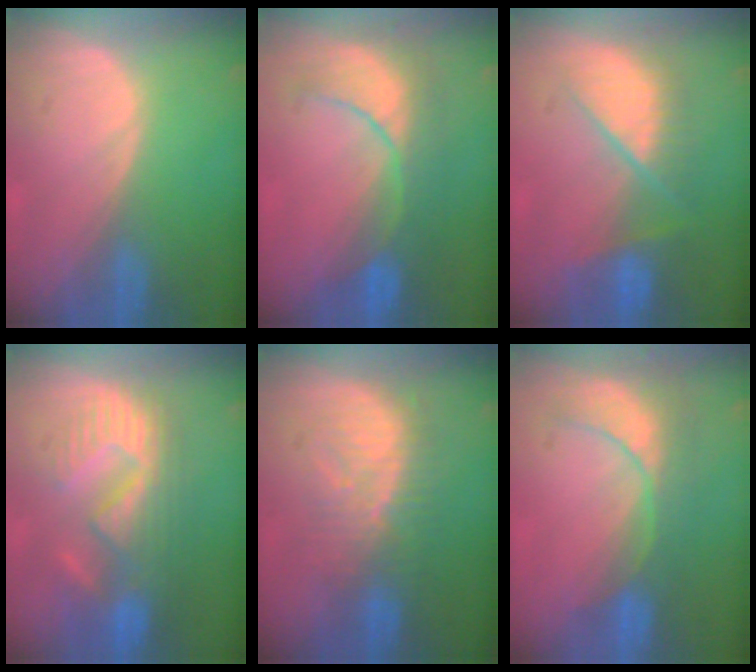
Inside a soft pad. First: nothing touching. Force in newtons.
{"total": 8.3, "press": 8.2, "slide": 1.1}
{"total": 8.2, "press": 7.7, "slide": 2.9}
{"total": 10.9, "press": 9.6, "slide": 5.1}
{"total": 8.0, "press": 7.9, "slide": 1.5}
{"total": 8.9, "press": 7.7, "slide": 4.5}